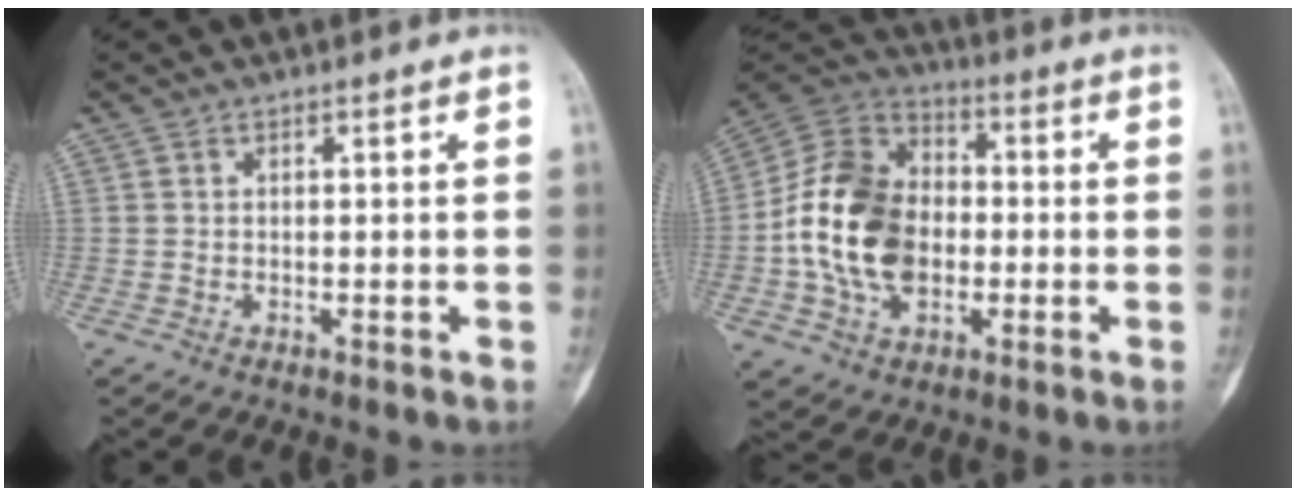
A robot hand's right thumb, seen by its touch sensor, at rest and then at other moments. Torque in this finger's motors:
{"motor_torque": [2.10, 1.67, 0.87, -1.39, 0.09]}